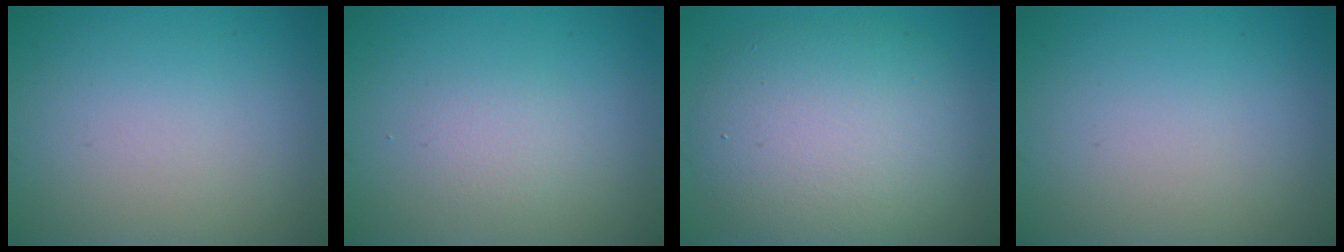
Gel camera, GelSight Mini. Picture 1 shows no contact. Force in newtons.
{"total": 1.3, "press": 1.3, "slide": 0.1}
{"total": 8.6, "press": 8.6, "slide": 0.2}
{"total": 0.0}